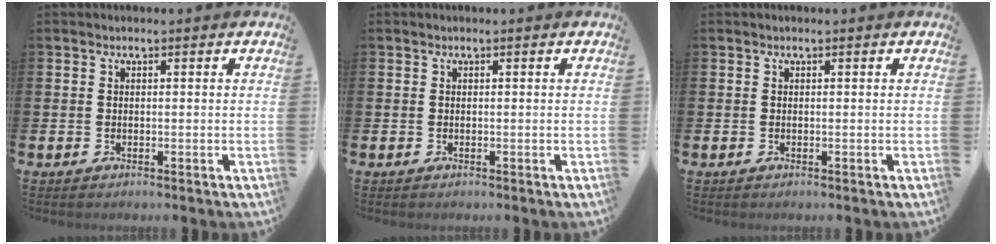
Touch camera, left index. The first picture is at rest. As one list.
[{"total": 0.0}, {"total": 0.0}]